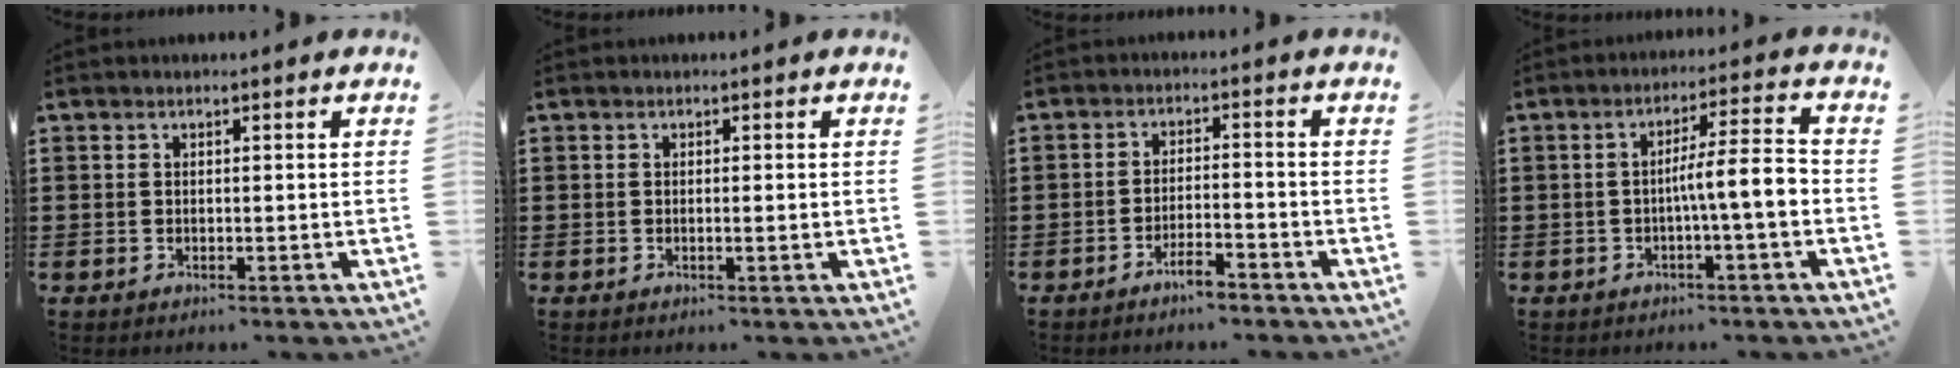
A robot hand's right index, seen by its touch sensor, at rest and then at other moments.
{"total": 0.7, "force": [-0.1, -0.1, 0.7], "torque": [-0.012, -0.004, -0.002]}
{"total": 3.6, "force": [-3.2, 0.3, 1.7], "torque": [-0.038, 0.001, -0.063]}
{"total": 6.9, "force": [-1.3, 0.8, 6.8], "torque": [-0.112, 0.002, -0.029]}